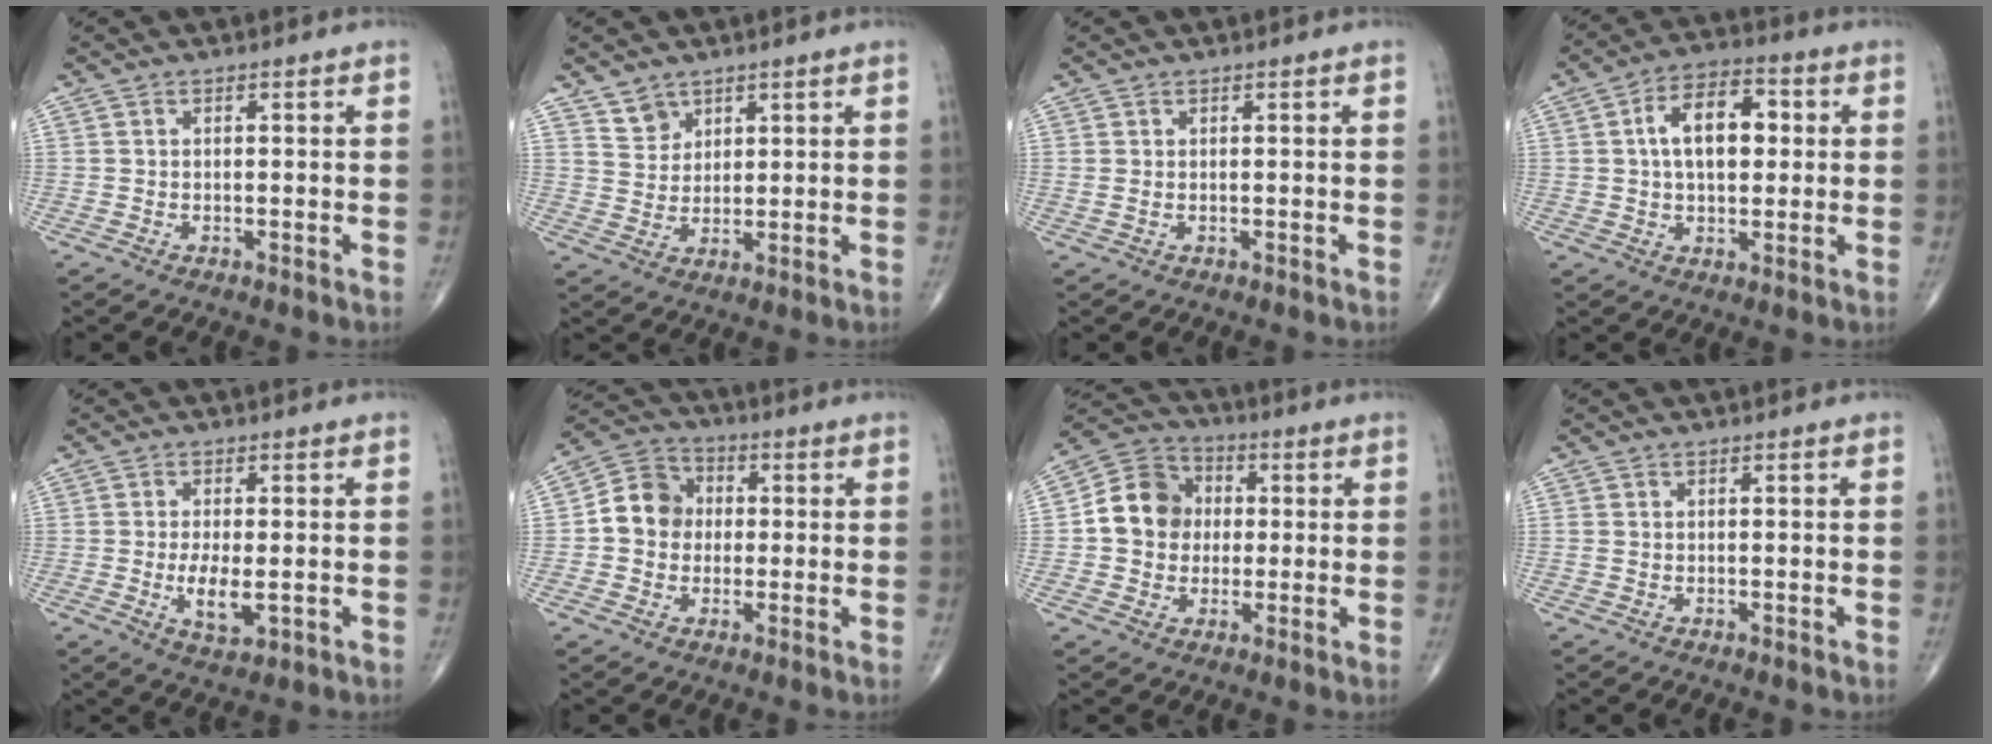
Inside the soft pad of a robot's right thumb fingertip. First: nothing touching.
{"total": 4.0, "force": [3.0, 2.6, 0.5], "torque": [0.013, -0.026, 0.058]}
{"total": 0.8, "force": [0.1, 0.3, 0.7], "torque": [-0.022, 0.005, 0.007]}
{"total": 11.9, "force": [1.9, 7.0, 9.5], "torque": [-0.140, 0.018, 0.024]}
{"total": 5.5, "force": [-0.9, 2.2, 4.9], "torque": [-0.093, -0.013, -0.012]}
{"total": 8.7, "force": [0.1, 7.6, 4.1], "torque": [-0.049, 0.025, -0.012]}
{"total": 10.9, "force": [0.6, 9.5, 5.2], "torque": [-0.066, 0.023, 0.000]}
{"total": 0.7, "force": [0.0, 0.5, 0.5], "torque": [-0.018, 0.004, 0.004]}